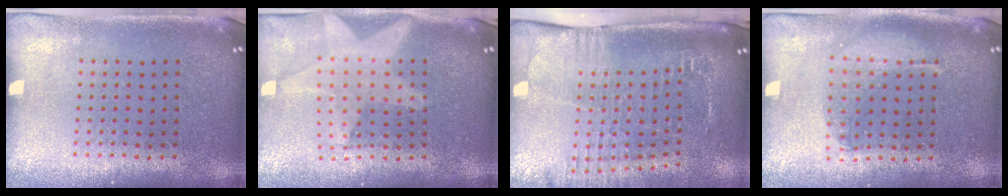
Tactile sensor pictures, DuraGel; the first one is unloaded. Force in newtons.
{"total": 2.1, "press": 1.8, "slide": 1.1}
{"total": 2.6, "press": 2.1, "slide": 1.6}
{"total": 1.4, "press": 1.3, "slide": 0.5}